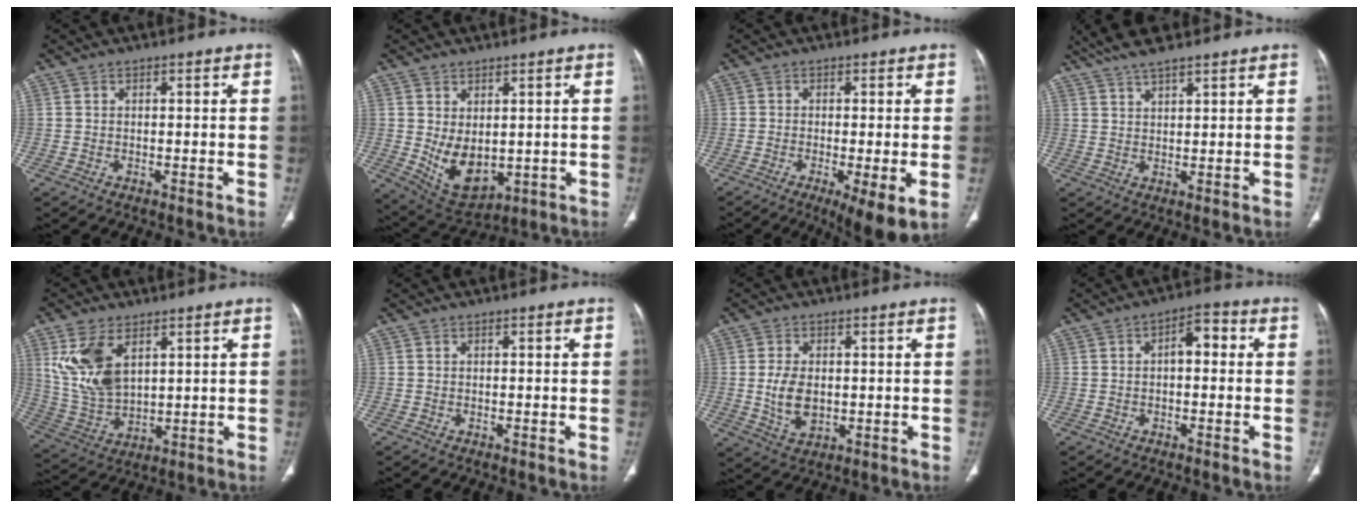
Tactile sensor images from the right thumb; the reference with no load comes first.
{"total": 9.2, "force": [0.0, 5.9, 7.1], "torque": [-0.102, -0.014, 0.031]}
{"total": 8.4, "force": [-3.0, 1.8, 7.6], "torque": [-0.119, -0.018, -0.046]}
{"total": 7.2, "force": [5.8, 1.3, 4.0], "torque": [-0.077, -0.001, 0.112]}
{"total": 12.2, "force": [5.0, 6.7, 8.9], "torque": [-0.176, -0.018, 0.116]}
{"total": 0.0}
{"total": 6.9, "force": [0.0, 4.4, 5.3], "torque": [-0.097, -0.008, 0.010]}
{"total": 5.0, "force": [0.4, 2.7, 4.3], "torque": [-0.052, 0.018, -0.004]}